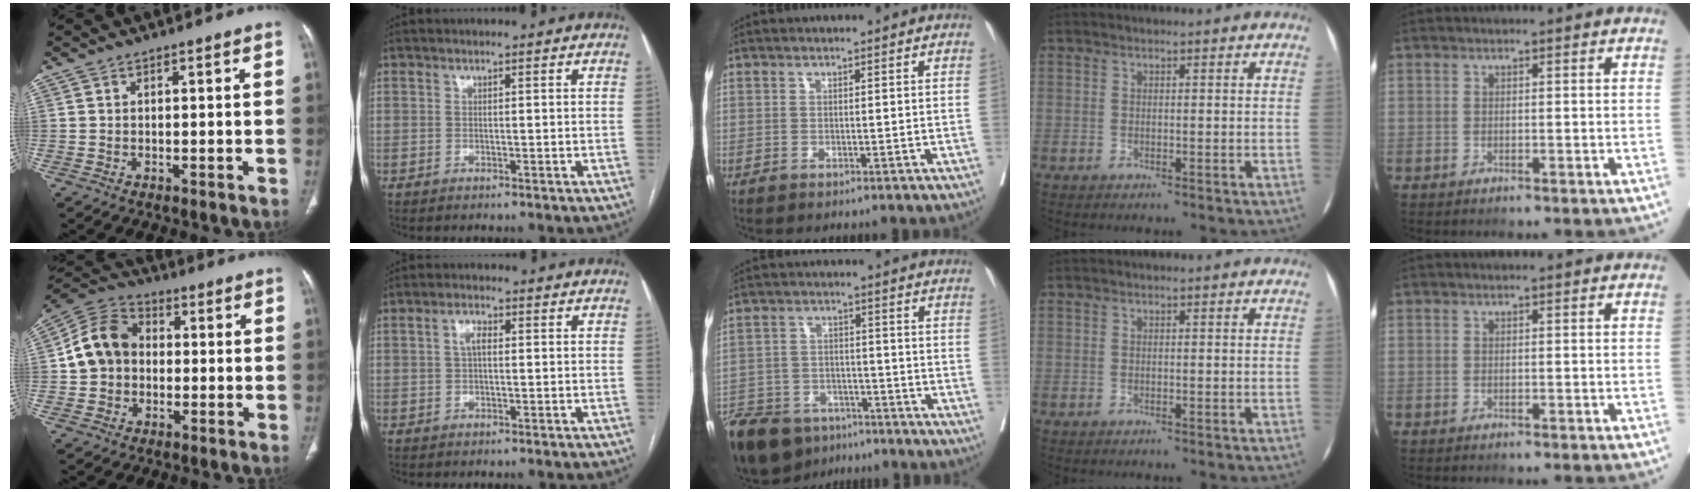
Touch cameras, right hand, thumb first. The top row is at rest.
{"thumb": {"total": 10.9, "force": [0.0, 9.1, 6.0], "torque": [-0.096, 0.031, -0.012]}, "index": {"total": 2.4, "force": [0.4, 1.1, 2.1], "torque": [-0.041, 0.009, 0.007]}, "middle": {"total": 17.4, "force": [-12.6, 9.0, 8.0], "torque": [-0.200, -0.023, -0.198]}}